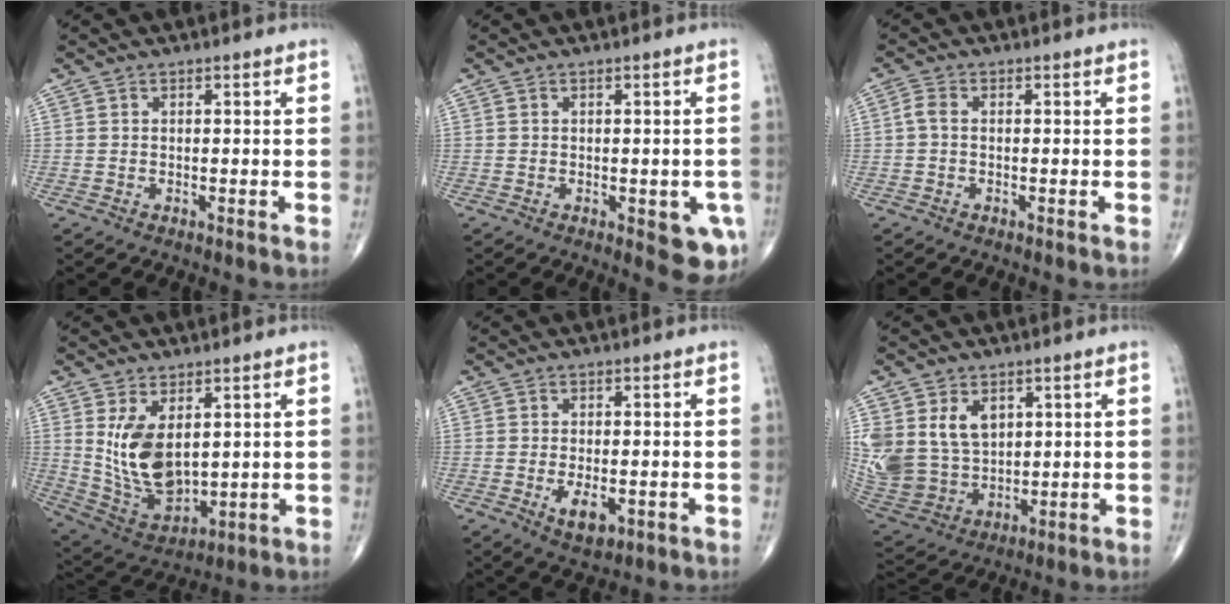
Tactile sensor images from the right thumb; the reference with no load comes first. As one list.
[{"total": 6.5, "force": [-2.0, 2.6, 5.6], "torque": [-0.044, -0.007, -0.020]}, {"total": 1.9, "force": [-0.2, 1.0, 1.5], "torque": [-0.033, 0.001, -0.009]}, {"total": 12.3, "force": [2.7, 6.9, 9.8], "torque": [-0.167, -0.022, 0.074]}, {"total": 5.0, "force": [-1.5, 2.6, 4.0], "torque": [-0.062, -0.005, -0.018]}, {"total": 15.2, "force": [4.5, 11.4, 8.9], "torque": [-0.181, -0.010, 0.117]}]